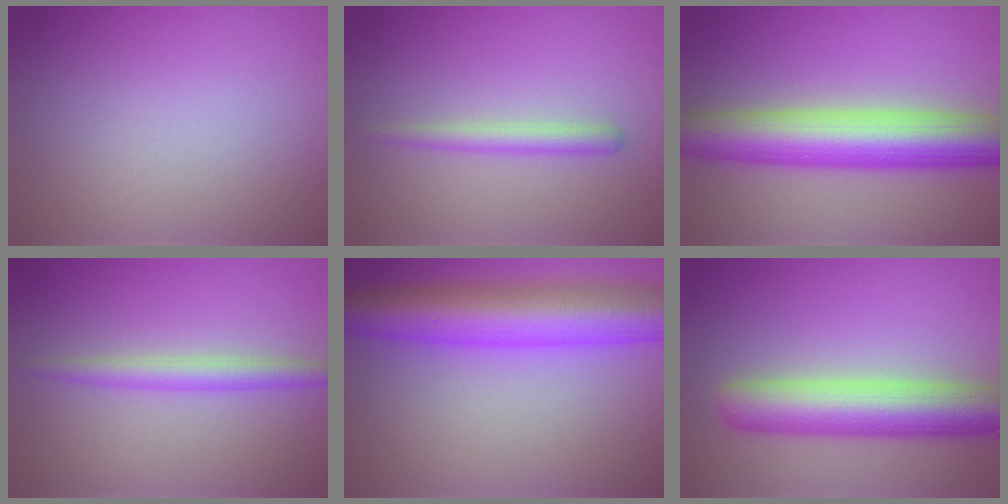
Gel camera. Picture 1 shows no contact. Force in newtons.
{"total": 1.9, "press": 1.8, "slide": 0.2}
{"total": 9.4, "press": 9.3, "slide": 0.2}
{"total": 2.5, "press": 2.5, "slide": 0.1}
{"total": 9.4, "press": 9.4, "slide": 0.1}
{"total": 7.6, "press": 7.6, "slide": 0.4}